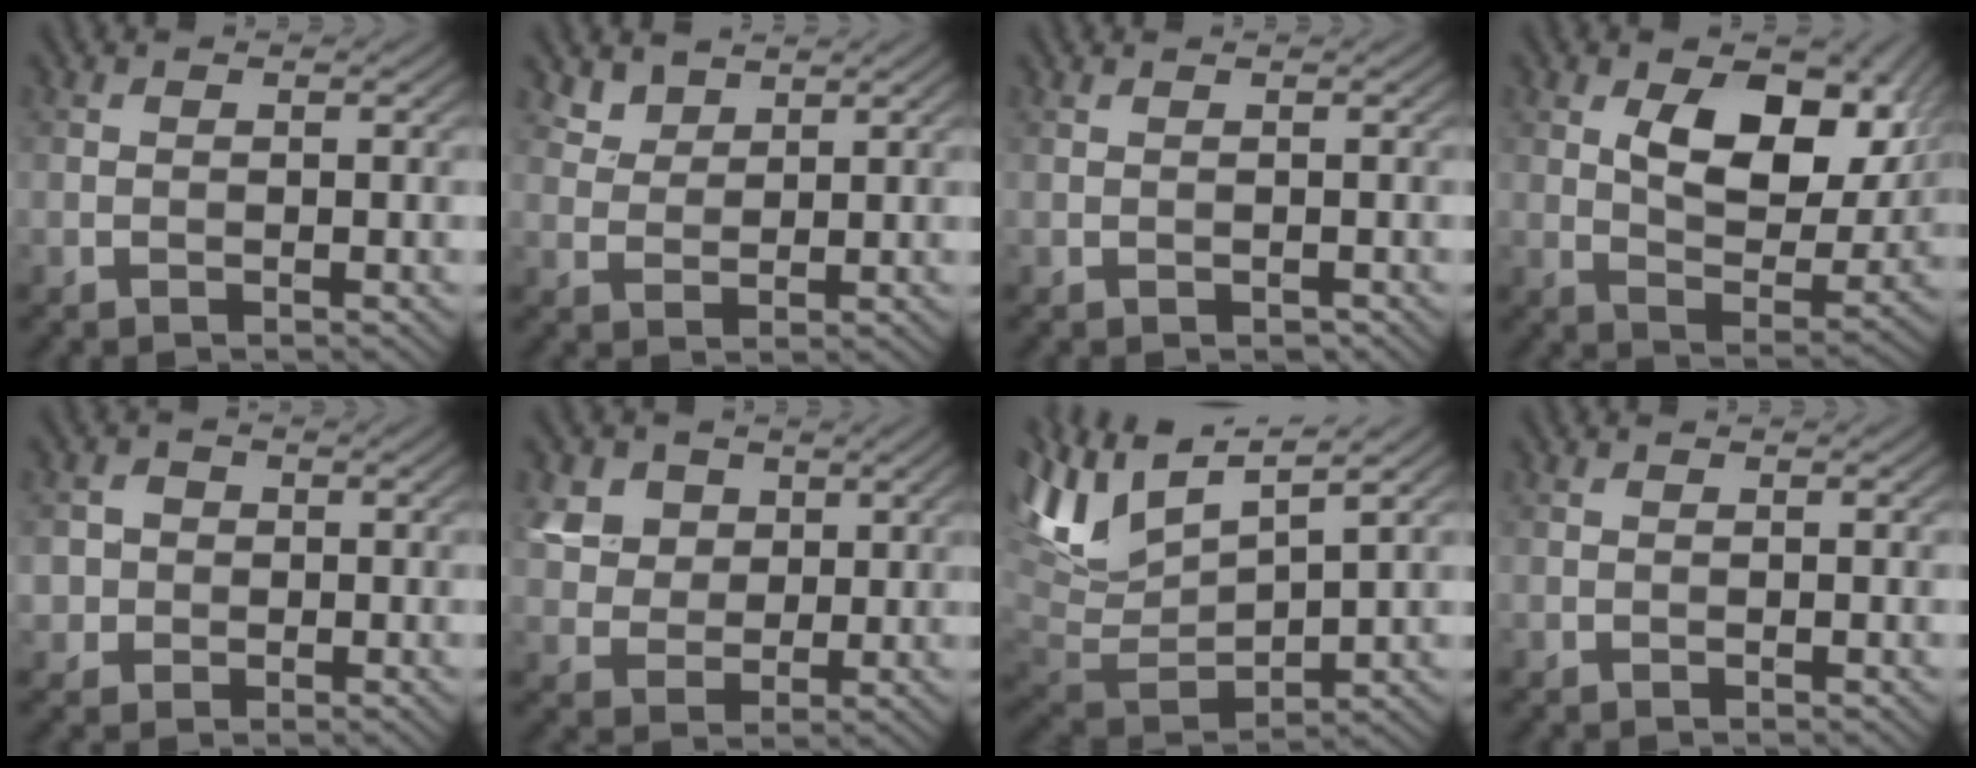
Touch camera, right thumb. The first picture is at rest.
{"total": 2.6, "force": [2.2, 1.2, 0.7], "torque": [-0.023, -0.003, 0.056]}
{"total": 0.0}
{"total": 12.0, "force": [4.0, 6.7, 9.2], "torque": [-0.150, -0.014, 0.069]}
{"total": 2.5, "force": [-0.3, 2.4, 0.5], "torque": [-0.011, -0.001, -0.009]}
{"total": 6.3, "force": [3.0, 5.0, 2.5], "torque": [-0.097, -0.011, 0.064]}
{"total": 12.0, "force": [6.4, 4.2, 9.2], "torque": [-0.239, 0.017, 0.128]}
{"total": 0.0}